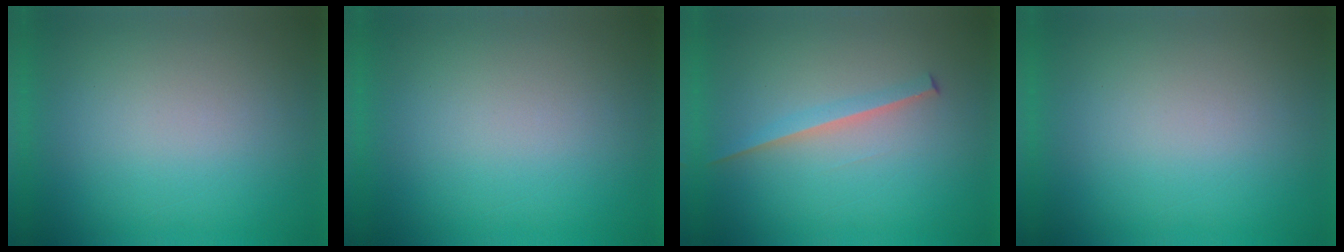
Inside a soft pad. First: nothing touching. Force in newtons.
{"total": 0.0}
{"total": 1.8}
{"total": 0.0}